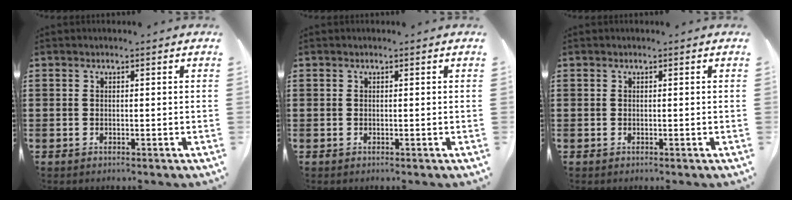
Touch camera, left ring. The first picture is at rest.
{"total": 0.0}
{"total": 0.0}